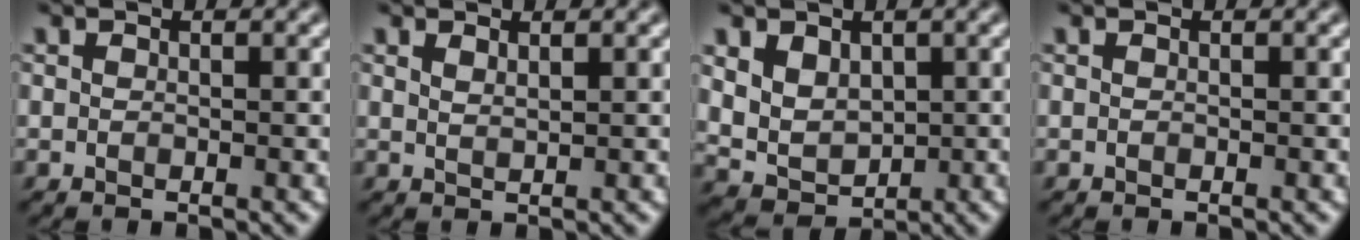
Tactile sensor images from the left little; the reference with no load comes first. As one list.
[{"total": 0.8, "force": [0.7, -0.1, 0.3], "torque": [-0.013, 0.000, 0.015]}, {"total": 3.7, "force": [1.0, 2.9, 2.1], "torque": [-0.051, -0.008, 0.027]}, {"total": 0.0}]